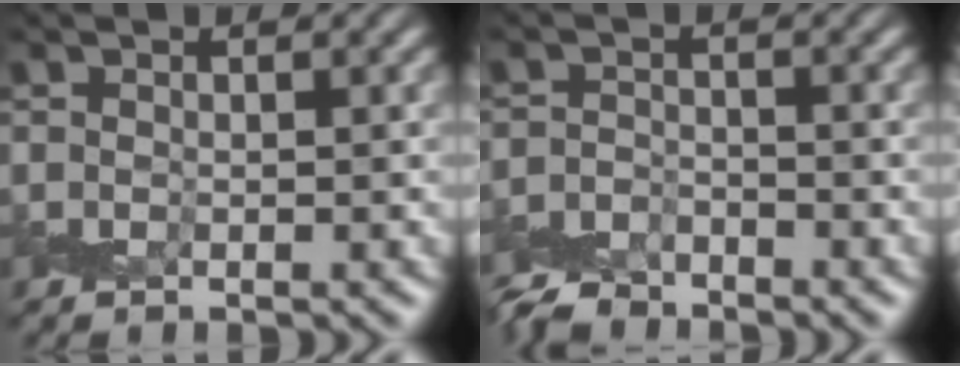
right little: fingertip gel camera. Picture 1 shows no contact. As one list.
[{"total": 3.0, "force": [-2.9, 0.5, 0.0], "torque": [0.000, -0.002, -0.065]}]